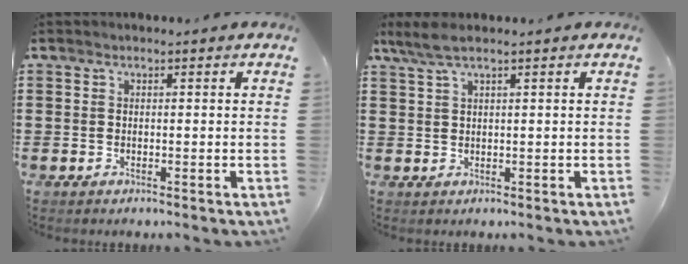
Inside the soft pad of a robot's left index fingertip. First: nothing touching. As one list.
[{"total": 3.3, "force": [1.9, 0.5, 2.6], "torque": [-0.061, 0.000, 0.033]}]